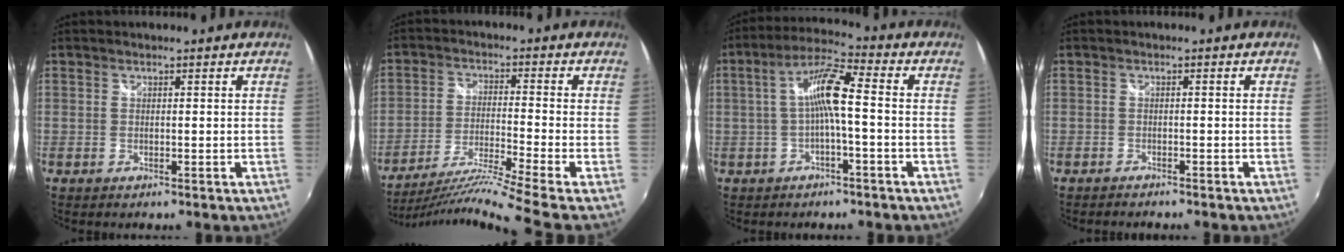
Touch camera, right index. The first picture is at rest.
{"total": 14.9, "force": [-12.8, -4.4, 6.4], "torque": [-0.134, -0.037, -0.216]}
{"total": 7.7, "force": [-0.9, 0.7, 7.7], "torque": [-0.160, 0.019, -0.015]}
{"total": 2.1, "force": [-2.1, 0.2, 0.5], "torque": [-0.023, -0.009, -0.036]}